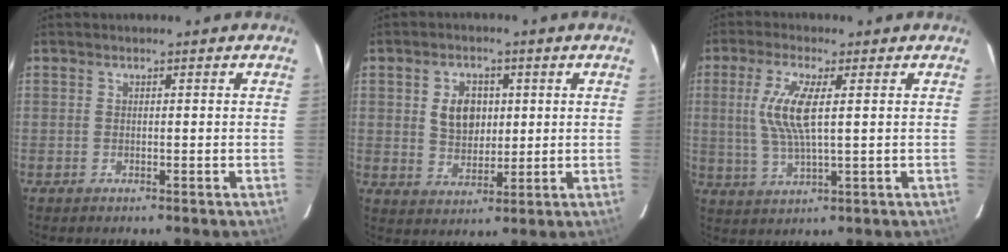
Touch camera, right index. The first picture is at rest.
{"total": 7.0, "force": [1.4, 5.1, 4.5], "torque": [-0.078, 0.010, 0.033]}
{"total": 8.6, "force": [1.6, 1.7, 8.3], "torque": [-0.176, 0.001, 0.034]}